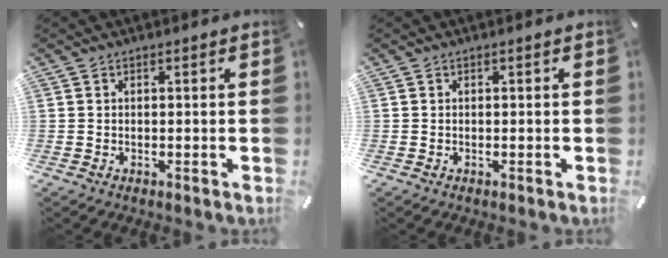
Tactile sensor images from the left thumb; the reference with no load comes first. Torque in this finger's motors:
{"motor_torque": [0.00, 0.00, 0.00, 0.00, 0.00]}